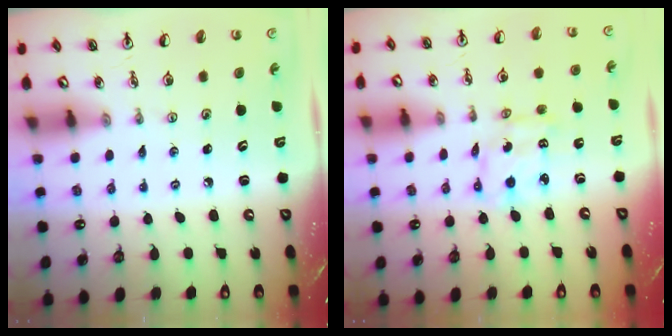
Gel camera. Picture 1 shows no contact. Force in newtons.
{"total": 4.4, "press": 4.4, "slide": 0.2}